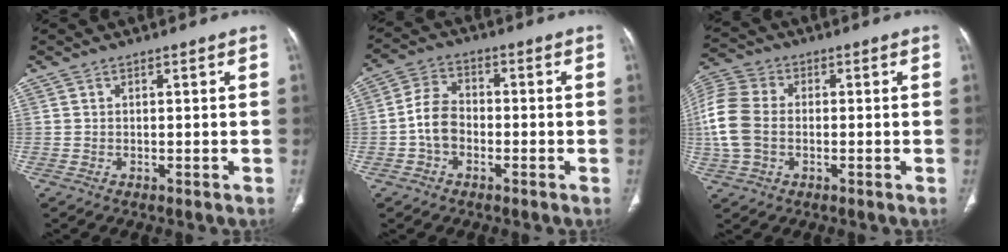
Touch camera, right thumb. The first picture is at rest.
{"total": 6.5, "force": [-1.7, 4.7, 4.2], "torque": [-0.065, 0.024, -0.042]}
{"total": 11.8, "force": [-0.7, 8.4, 8.2], "torque": [-0.193, 0.020, -0.019]}